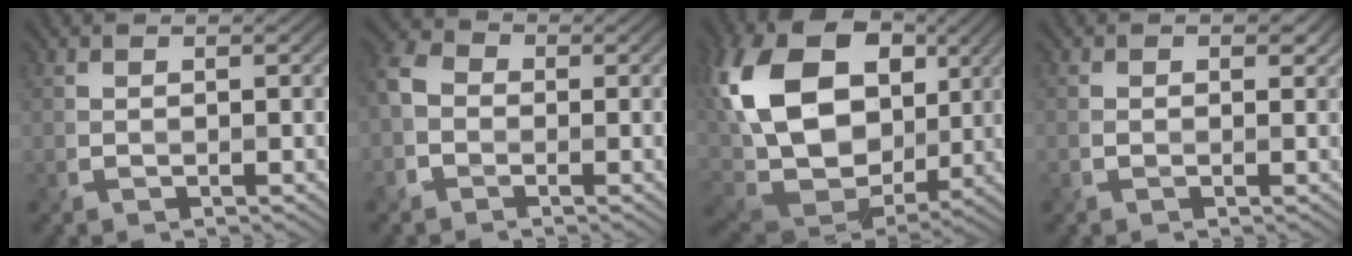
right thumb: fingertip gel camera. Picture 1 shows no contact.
{"total": 3.8, "force": [-1.3, 3.1, 1.8], "torque": [-0.050, 0.001, -0.042]}
{"total": 19.1, "force": [4.1, 13.3, 13.2], "torque": [-0.304, 0.014, 0.078]}
{"total": 1.3, "force": [0.4, 1.1, 0.6], "torque": [-0.008, -0.007, 0.006]}